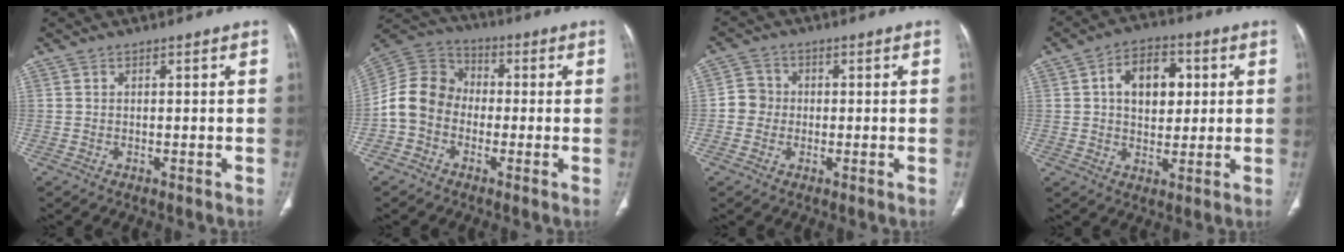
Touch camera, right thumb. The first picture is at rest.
{"total": 10.4, "force": [-2.1, 8.7, 5.3], "torque": [-0.094, 0.037, -0.053]}
{"total": 4.0, "force": [-0.4, 3.9, 1.1], "torque": [0.002, 0.010, -0.015]}
{"total": 10.5, "force": [2.3, 6.8, 7.6], "torque": [-0.090, 0.004, 0.034]}